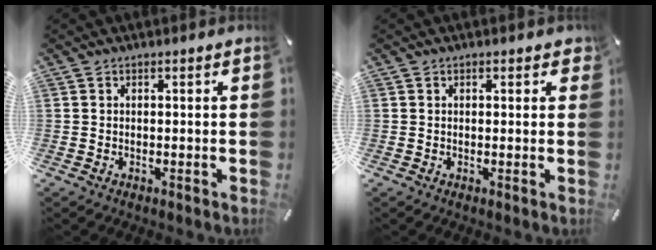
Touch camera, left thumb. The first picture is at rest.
{"total": 1.1, "force": [0.5, 0.8, 0.7], "torque": [0.001, -0.001, 0.004]}